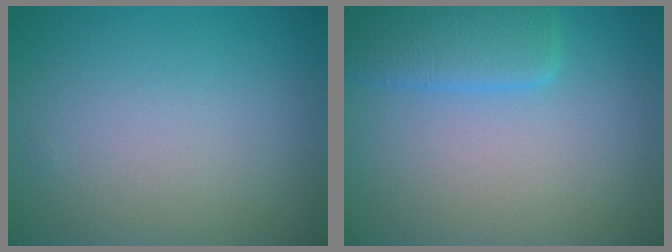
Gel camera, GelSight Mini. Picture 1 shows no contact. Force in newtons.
{"total": 3.3, "press": 3.3, "slide": 0.2}